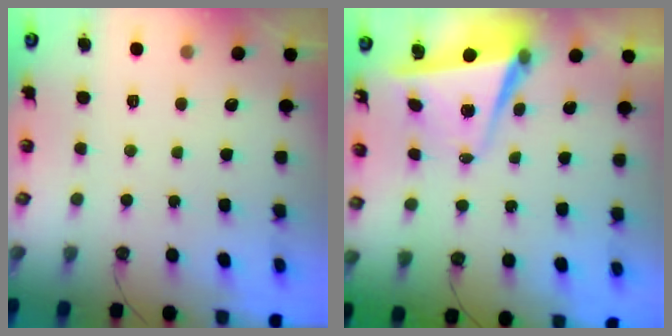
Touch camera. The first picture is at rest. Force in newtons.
{"total": 5.5, "press": 5.5, "slide": 0.7}